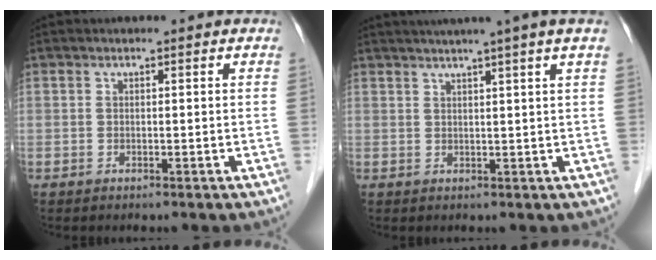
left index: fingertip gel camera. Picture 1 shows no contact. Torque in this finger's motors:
{"motor_torque": [0.38, -0.48, 0.70, 0.16]}